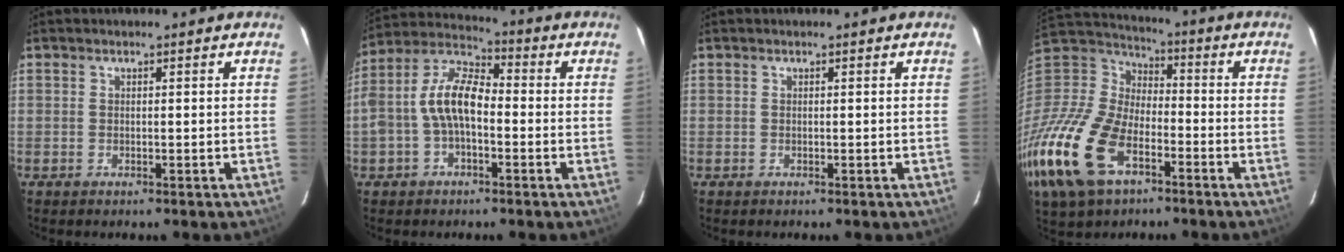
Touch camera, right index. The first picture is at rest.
{"total": 10.1, "force": [-1.8, 5.4, 8.3], "torque": [-0.176, 0.024, -0.037]}
{"total": 0.0}
{"total": 23.9, "force": [-11.4, 14.2, 15.5], "torque": [-0.381, -0.022, -0.216]}